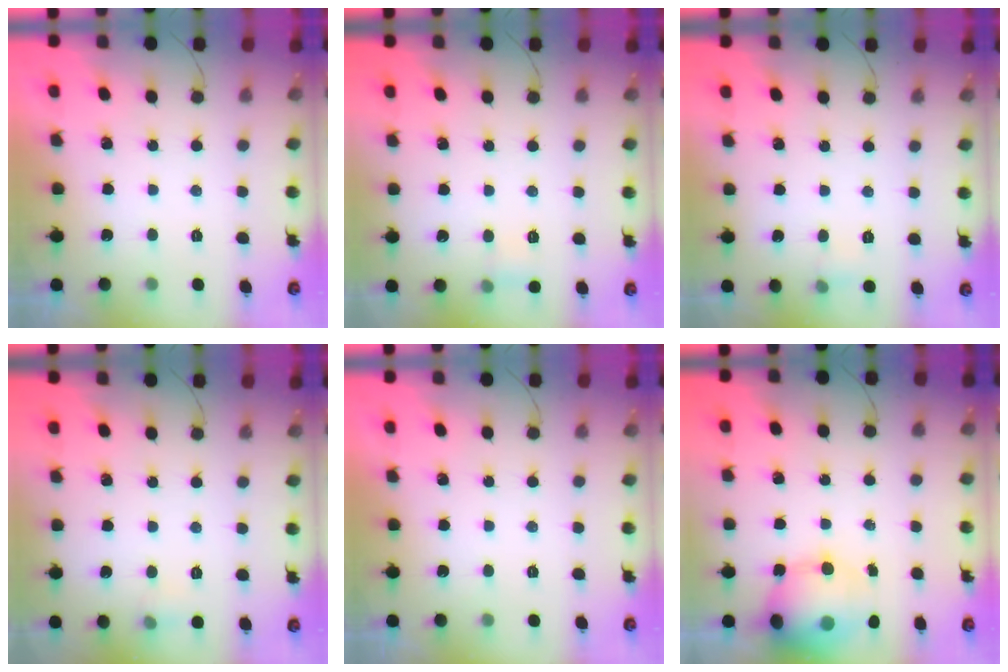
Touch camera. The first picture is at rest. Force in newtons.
{"total": 4.3, "press": 4.1, "slide": 1.3}
{"total": 4.9, "press": 3.3, "slide": 3.6}
{"total": 4.2, "press": 3.8, "slide": 1.7}
{"total": 0.0}
{"total": 14.9, "press": 14.5, "slide": 3.7}